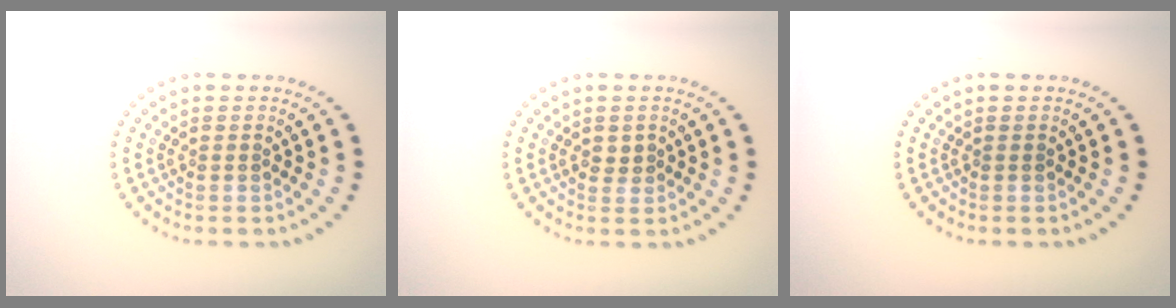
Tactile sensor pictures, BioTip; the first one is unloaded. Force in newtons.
{"total": 1.1, "press": 1.0, "slide": 0.4}
{"total": 0.0}